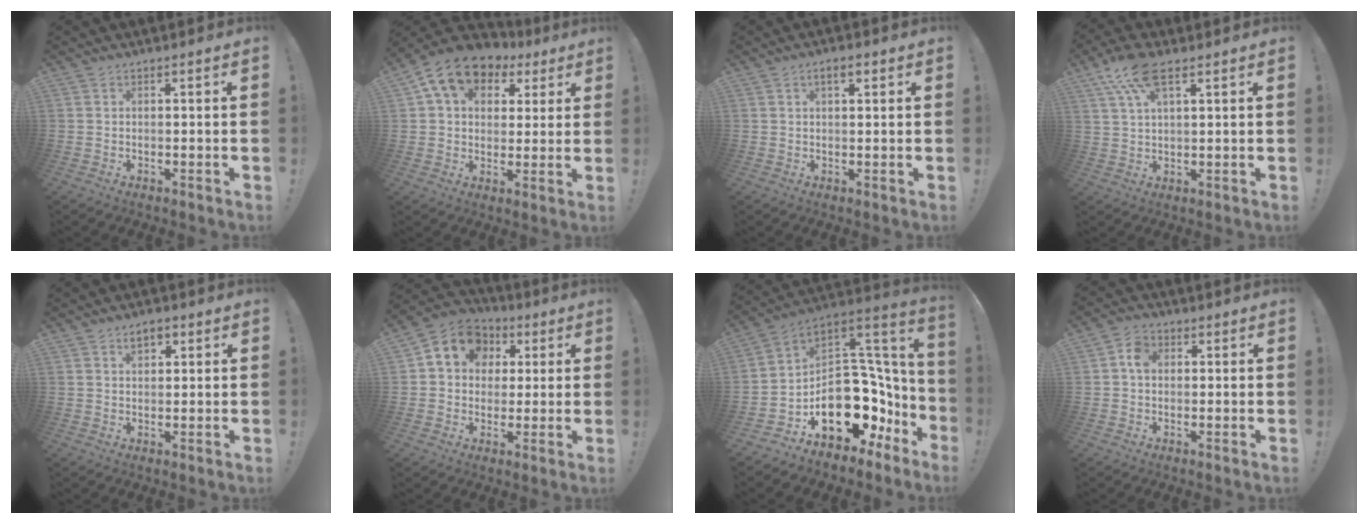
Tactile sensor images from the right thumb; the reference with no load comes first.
{"total": 13.2, "force": [6.6, 9.2, 6.8], "torque": [-0.111, -0.026, 0.124]}
{"total": 3.2, "force": [1.5, 1.3, 2.6], "torque": [-0.041, -0.001, 0.023]}
{"total": 10.0, "force": [5.6, 4.0, 7.3], "torque": [-0.129, -0.013, 0.104]}
{"total": 3.7, "force": [1.8, 2.3, 2.3], "torque": [-0.029, -0.002, 0.029]}
{"total": 10.8, "force": [3.4, 9.1, 4.6], "torque": [-0.058, -0.014, 0.067]}
{"total": 21.3, "force": [-6.2, 14.8, 14.0], "torque": [-0.194, 0.004, -0.059]}
{"total": 4.7, "force": [0.7, 3.7, 2.9], "torque": [-0.045, 0.007, 0.012]}